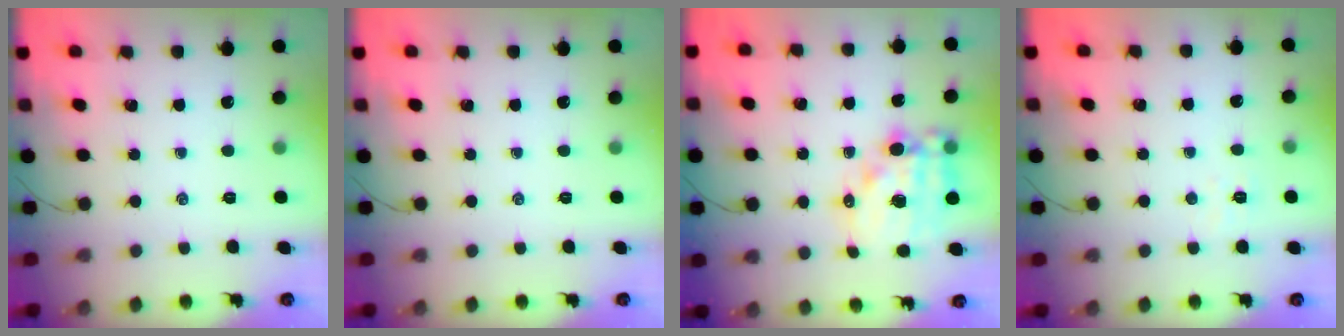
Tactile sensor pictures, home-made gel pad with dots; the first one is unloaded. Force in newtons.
{"total": 0.0}
{"total": 15.2, "press": 14.8, "slide": 3.5}
{"total": 2.5, "press": 2.4, "slide": 0.7}